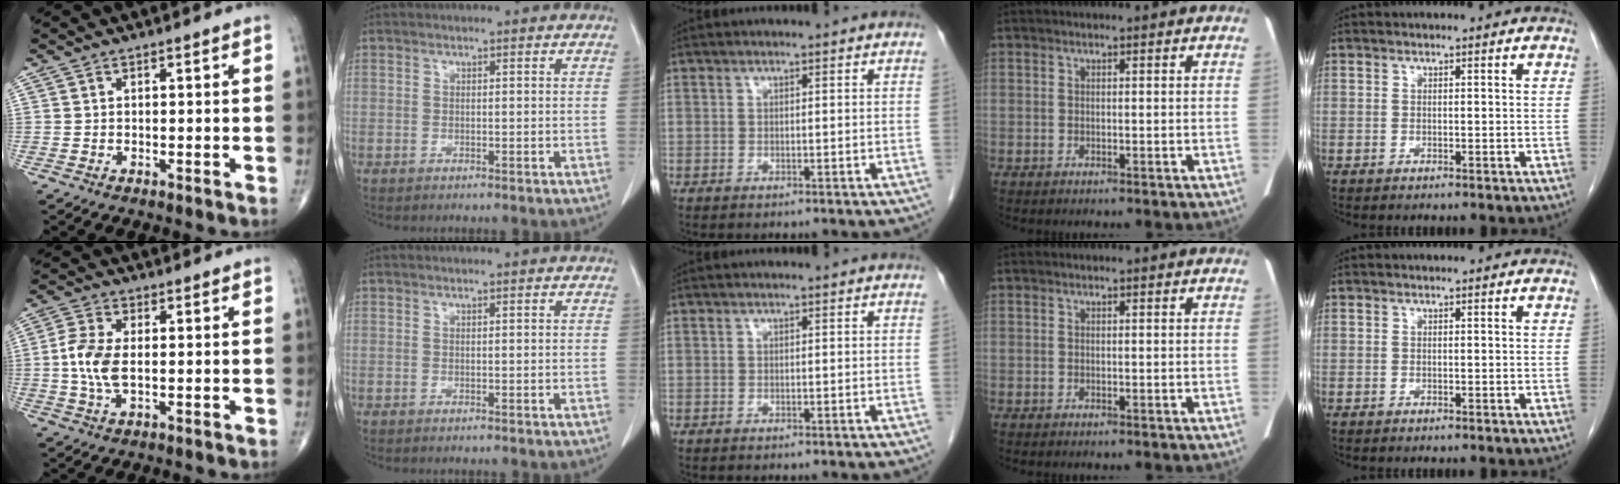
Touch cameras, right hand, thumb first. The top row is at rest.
{"thumb": {"total": 7.3, "force": [0.0, 3.7, 6.3], "torque": [-0.146, 0.003, -0.004]}}